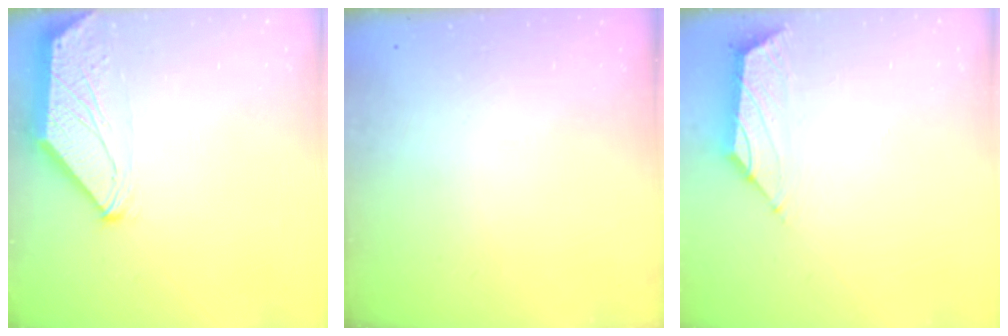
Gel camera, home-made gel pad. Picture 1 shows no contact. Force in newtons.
{"total": 0.0}
{"total": 1.5, "press": 1.4, "slide": 0.6}